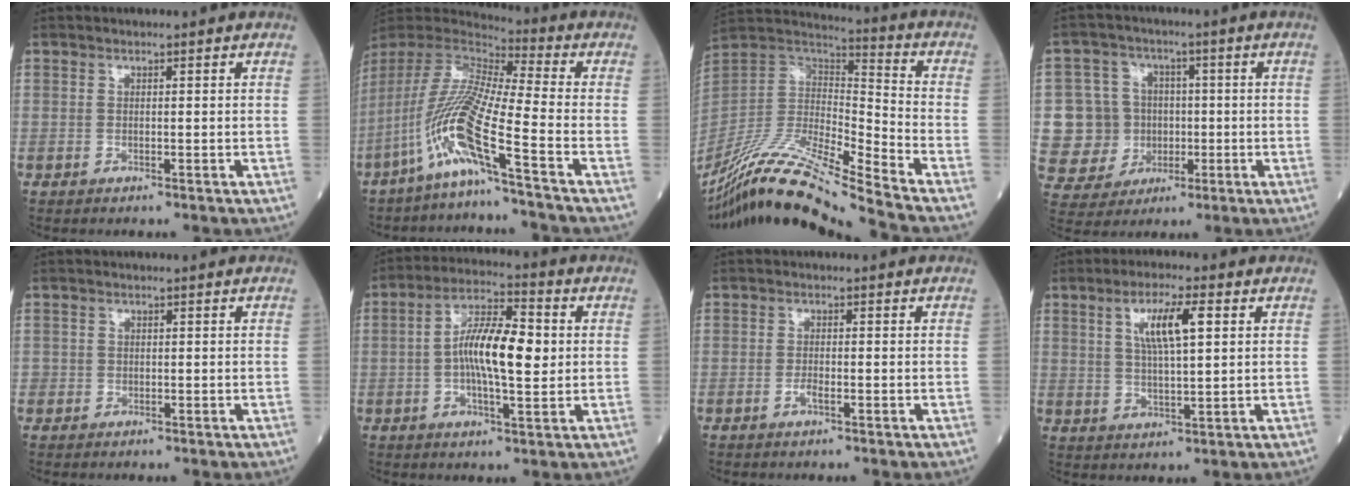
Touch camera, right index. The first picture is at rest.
{"total": 14.0, "force": [-7.1, -1.2, 12.1], "torque": [-0.262, -0.017, -0.147]}
{"total": 19.1, "force": [-16.0, -1.3, 10.2], "torque": [-0.210, -0.001, -0.303]}
{"total": 9.8, "force": [-0.4, 9.5, 2.6], "torque": [-0.067, 0.024, 0.007]}
{"total": 0.5, "force": [-0.2, 0.5, 0.0], "torque": [0.005, 0.005, -0.005]}
{"total": 11.1, "force": [0.4, 3.0, 10.7], "torque": [-0.194, 0.015, -0.001]}
{"total": 1.3, "force": [-0.6, 0.2, 1.1], "torque": [-0.024, 0.000, -0.012]}
{"total": 7.3, "force": [2.5, 1.2, 6.8], "torque": [-0.126, 0.007, 0.047]}